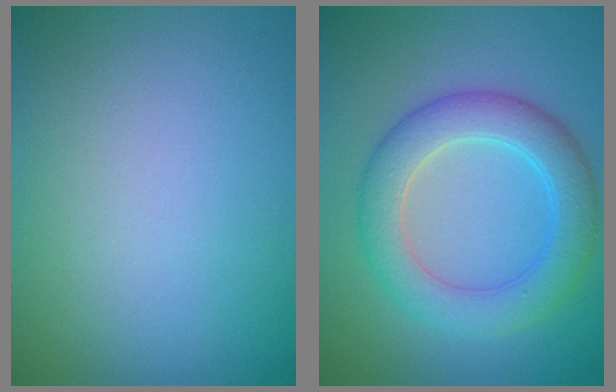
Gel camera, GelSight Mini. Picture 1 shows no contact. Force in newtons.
{"total": 4.2, "press": 4.2, "slide": 0.3}